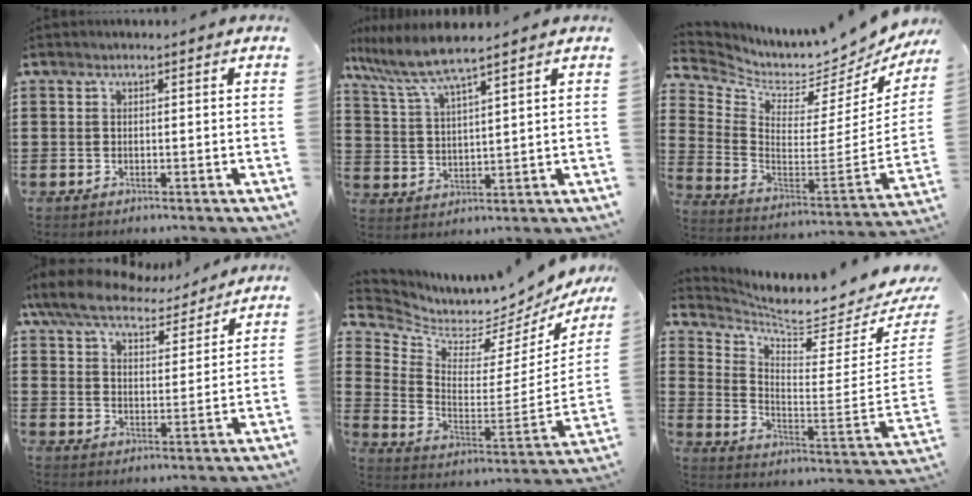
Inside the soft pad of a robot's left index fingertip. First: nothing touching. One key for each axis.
{"total": 6.7, "fx": 5.5, "fy": 0.1, "fz": 3.9, "tx": -0.096, "ty": -0.025, "tz": 0.095}
{"total": 3.5, "fx": 3.1, "fy": 1.2, "fz": 1.1, "tx": -0.049, "ty": -0.058, "tz": 0.043}
{"total": 7.7, "fx": 7.0, "fy": 1.7, "fz": 2.8, "tx": -0.085, "ty": -0.035, "tz": 0.124}
{"total": 4.9, "fx": 4.8, "fy": 0.4, "fz": 0.5, "tx": -0.047, "ty": -0.070, "tz": 0.073}
{"total": 5.8, "fx": 5.6, "fy": -0.4, "fz": 1.7, "tx": -0.051, "ty": -0.076, "tz": 0.084}